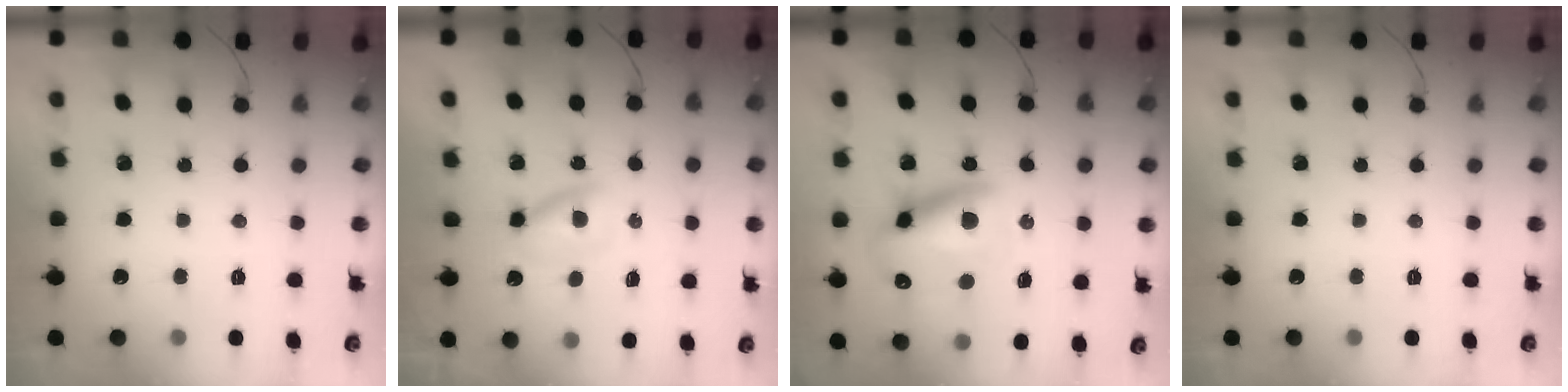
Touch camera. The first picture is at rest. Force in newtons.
{"total": 3.2, "press": 3.0, "slide": 1.2}
{"total": 16.1, "press": 15.6, "slide": 3.9}
{"total": 0.0}